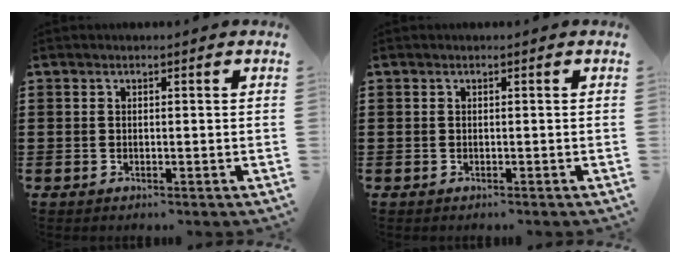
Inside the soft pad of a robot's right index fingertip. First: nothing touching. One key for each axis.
{"total": 0.0}